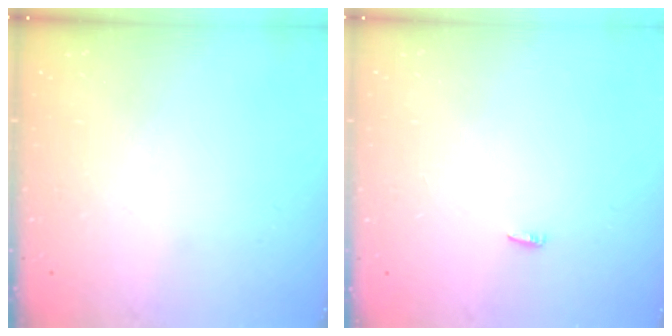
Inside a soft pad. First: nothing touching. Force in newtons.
{"total": 2.1, "press": 1.9, "slide": 0.7}